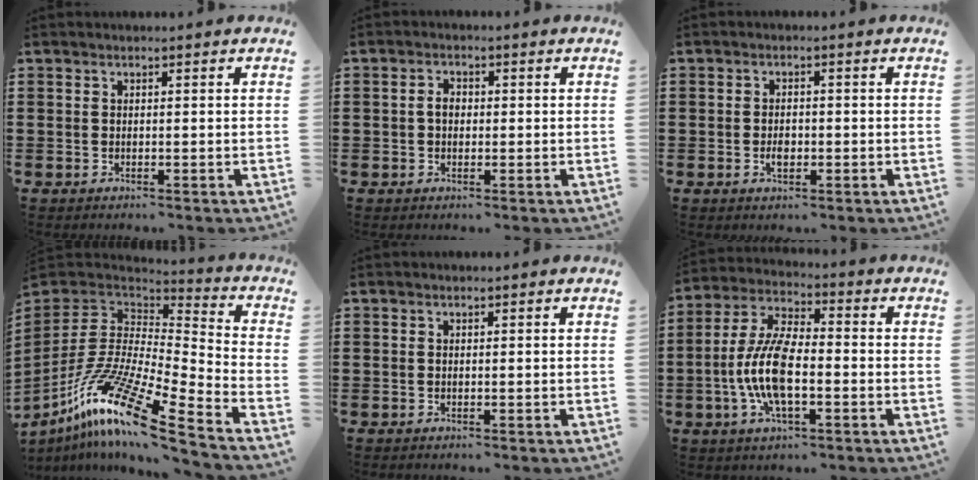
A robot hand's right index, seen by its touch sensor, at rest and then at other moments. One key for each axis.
{"total": 2.1, "fx": -0.1, "fy": 1.3, "fz": 1.6, "tx": -0.031, "ty": 0.006, "tz": -0.003}
{"total": 2.3, "fx": -0.5, "fy": 1.2, "fz": 1.9, "tx": -0.035, "ty": 0.002, "tz": -0.009}
{"total": 17.2, "fx": -11.0, "fy": 2.2, "fz": 13.1, "tx": -0.278, "ty": 0.007, "tz": -0.213}
{"total": 0.0}
{"total": 10.1, "fx": -2.3, "fy": 3.9, "fz": 9.1, "tx": -0.217, "ty": -0.013, "tz": -0.051}